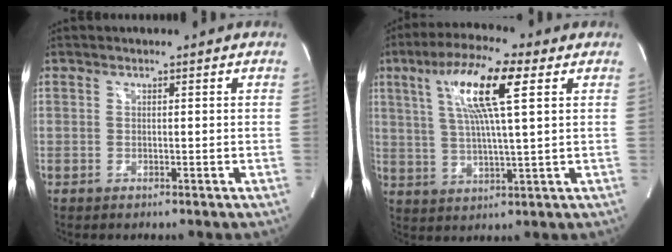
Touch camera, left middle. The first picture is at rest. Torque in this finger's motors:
{"motor_torque": [1.82, -0.32, 0.79, 0.17]}